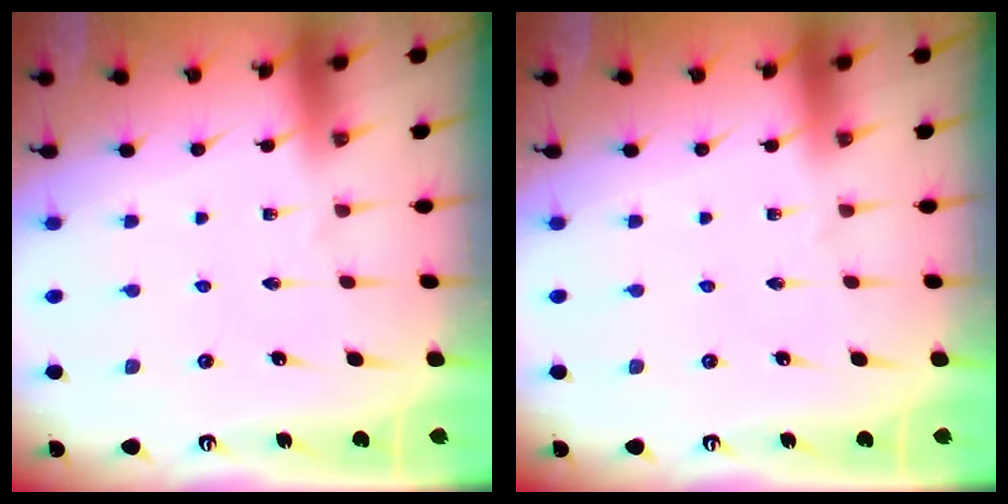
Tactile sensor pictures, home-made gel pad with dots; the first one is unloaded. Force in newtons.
{"total": 0.0}